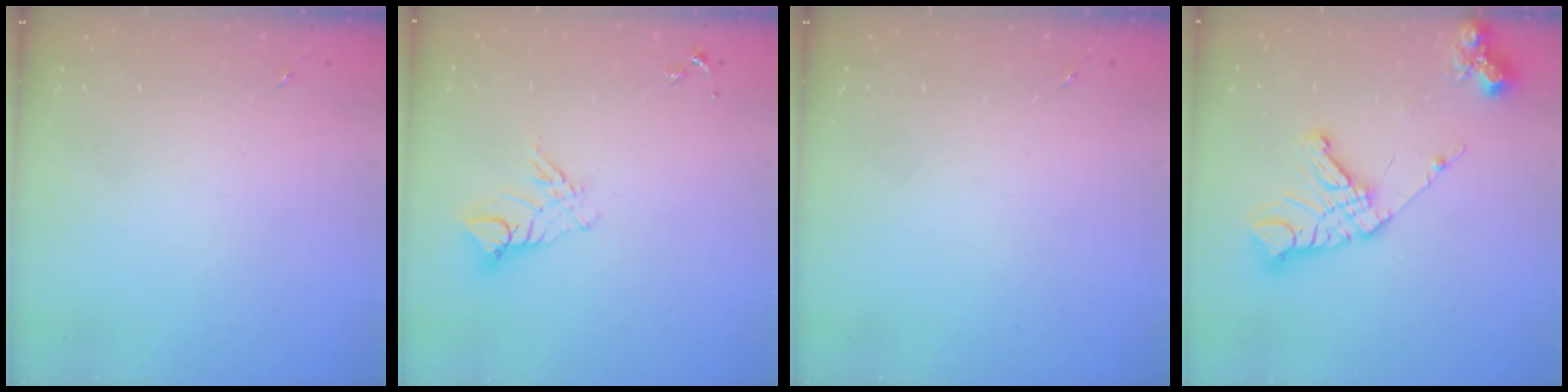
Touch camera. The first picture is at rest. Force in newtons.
{"total": 9.4, "press": 9.4, "slide": 0.9}
{"total": 0.0}
{"total": 16.4, "press": 16.3, "slide": 1.9}